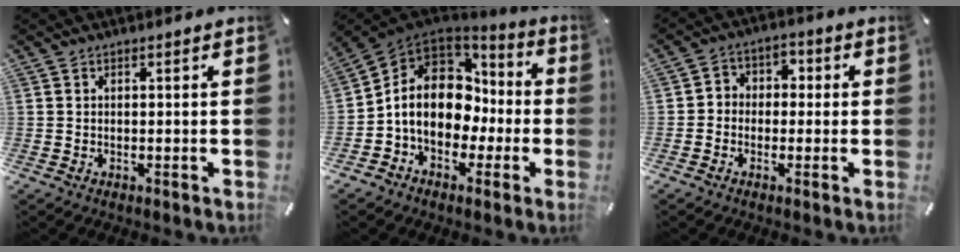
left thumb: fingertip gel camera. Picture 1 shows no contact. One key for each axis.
{"total": 13.7, "fx": -0.8, "fy": 11.4, "fz": 7.7, "tx": -0.160, "ty": 0.007, "tz": -0.010}
{"total": 4.2, "fx": -2.0, "fy": 3.5, "fz": 1.0, "tx": -0.021, "ty": 0.018, "tz": -0.042}